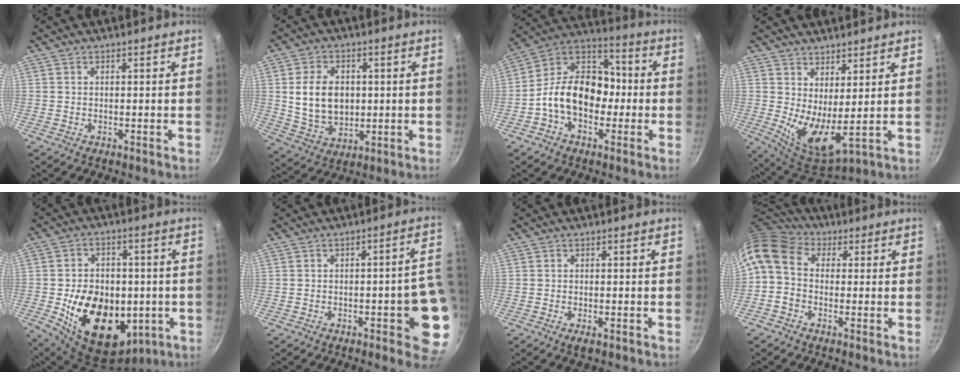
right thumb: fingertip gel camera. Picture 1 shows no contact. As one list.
[{"total": 11.6, "force": [1.0, 8.5, 7.9], "torque": [-0.121, -0.008, 0.031]}, {"total": 15.8, "force": [-2.8, 11.4, 10.6], "torque": [-0.128, 0.053, -0.070]}, {"total": 10.0, "force": [3.5, 3.4, 8.8], "torque": [-0.143, -0.052, 0.062]}, {"total": 21.3, "force": [-3.5, 15.0, 14.7], "torque": [-0.209, 0.007, -0.036]}, {"total": 11.1, "force": [-2.5, 3.3, 10.3], "torque": [-0.078, 0.020, -0.029]}, {"total": 1.9, "force": [-1.0, 0.7, 1.5], "torque": [-0.034, -0.001, -0.019]}, {"total": 9.8, "force": [1.0, 7.5, 6.3], "torque": [-0.116, 0.026, -0.002]}]